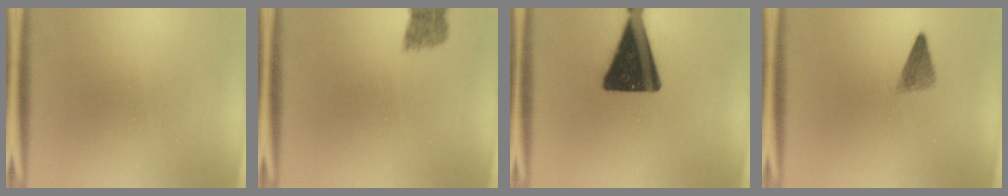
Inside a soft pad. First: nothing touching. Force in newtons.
{"total": 1.9}
{"total": 16.9}
{"total": 2.5}